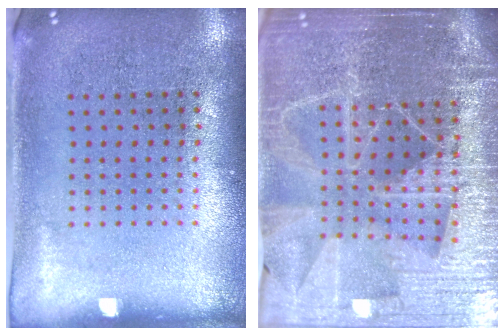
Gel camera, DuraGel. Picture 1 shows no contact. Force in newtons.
{"total": 5.5, "press": 4.9, "slide": 2.5}